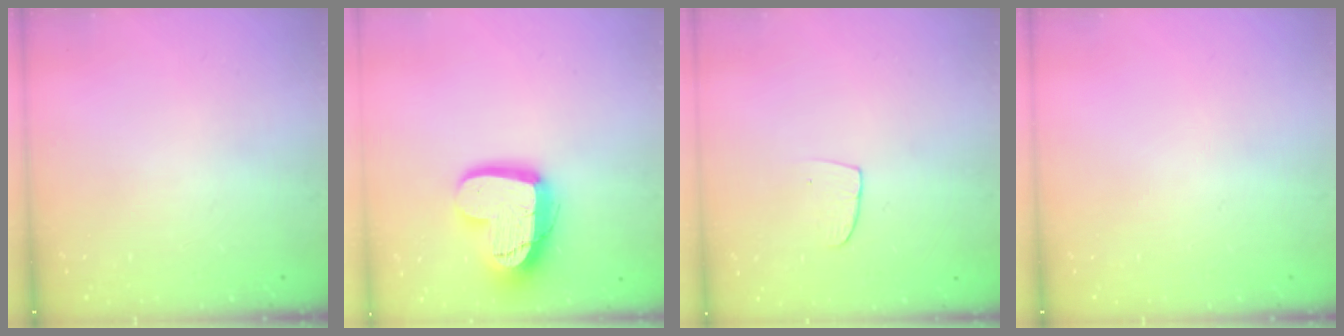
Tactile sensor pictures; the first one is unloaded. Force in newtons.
{"total": 16.4, "press": 16.3, "slide": 1.4}
{"total": 5.5, "press": 5.5, "slide": 0.4}
{"total": 0.0}